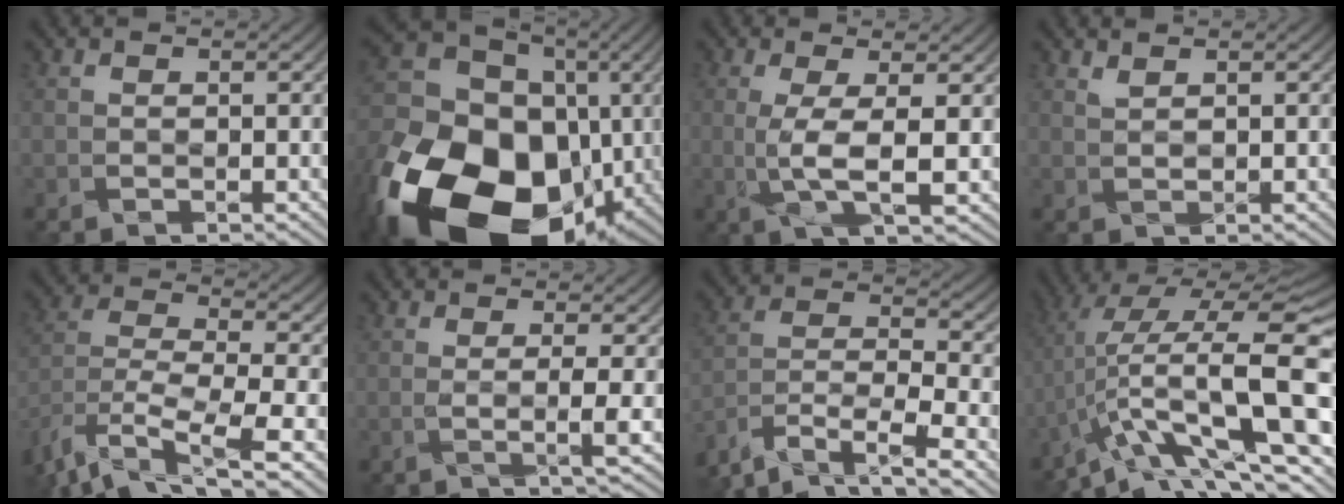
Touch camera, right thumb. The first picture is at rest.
{"total": 24.0, "force": [-8.6, 17.4, 14.2], "torque": [-0.364, -0.045, -0.137]}
{"total": 4.6, "force": [0.0, 1.0, 4.5], "torque": [-0.098, -0.001, 0.004]}
{"total": 1.1, "force": [1.0, 0.2, 0.3], "torque": [-0.008, -0.002, 0.025]}
{"total": 12.5, "force": [-8.7, 4.3, 7.8], "torque": [-0.184, -0.017, -0.145]}
{"total": 2.5, "force": [-0.1, 0.1, 2.5], "torque": [-0.046, 0.004, -0.007]}
{"total": 10.4, "force": [-7.7, 3.8, 5.9], "torque": [-0.124, -0.014, -0.144]}
{"total": 14.5, "force": [-3.2, 4.1, 13.6], "torque": [-0.225, 0.015, -0.053]}